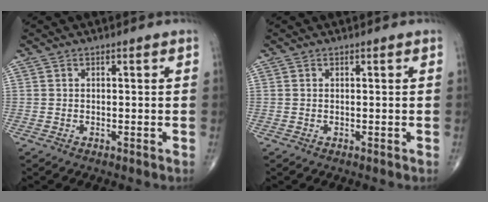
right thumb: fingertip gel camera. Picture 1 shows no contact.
{"total": 0.0}